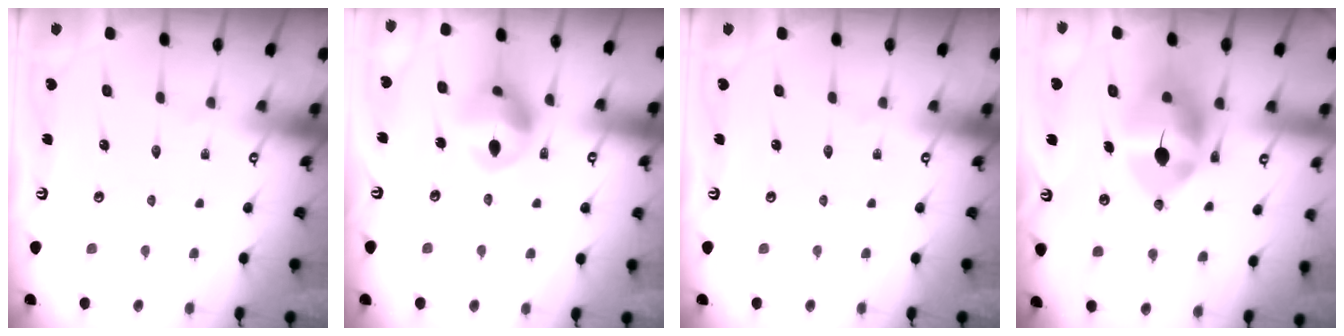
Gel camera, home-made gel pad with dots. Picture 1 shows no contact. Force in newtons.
{"total": 13.3, "press": 13.2, "slide": 1.6}
{"total": 0.0}
{"total": 14.0, "press": 13.8, "slide": 2.3}